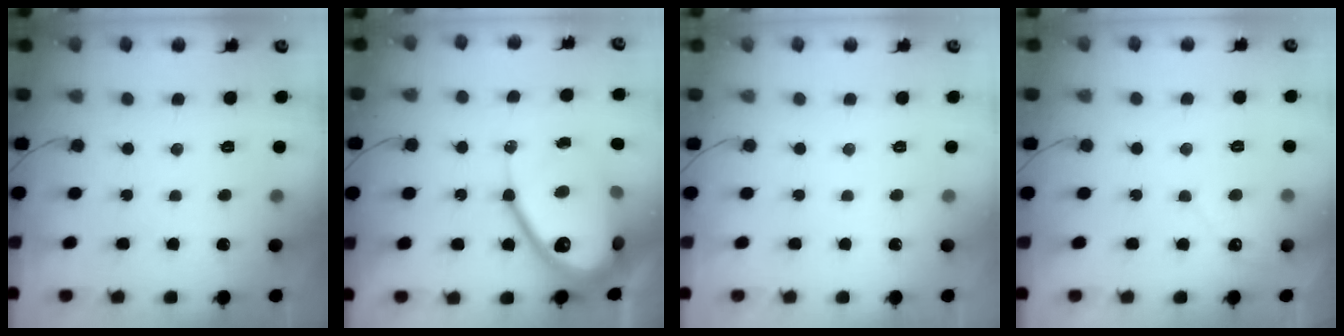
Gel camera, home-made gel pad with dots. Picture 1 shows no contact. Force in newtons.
{"total": 22.5, "press": 22.4, "slide": 1.8}
{"total": 0.0}
{"total": 2.8, "press": 2.8, "slide": 0.2}